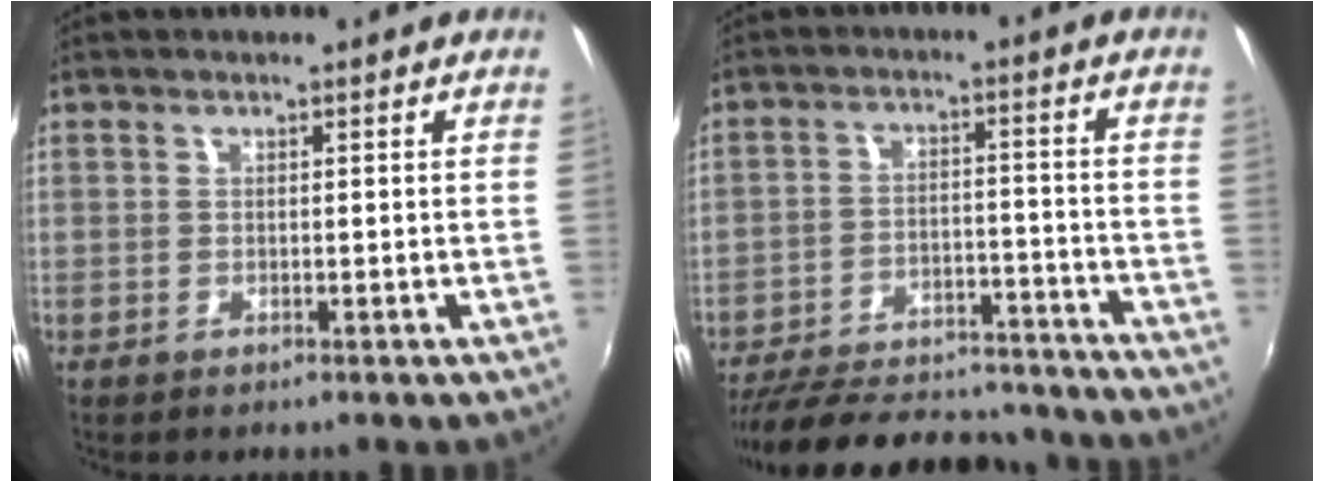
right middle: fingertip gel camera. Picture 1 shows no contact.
{"total": 25.2, "force": [-22.0, 7.6, 9.8], "torque": [-0.194, 0.001, -0.291]}